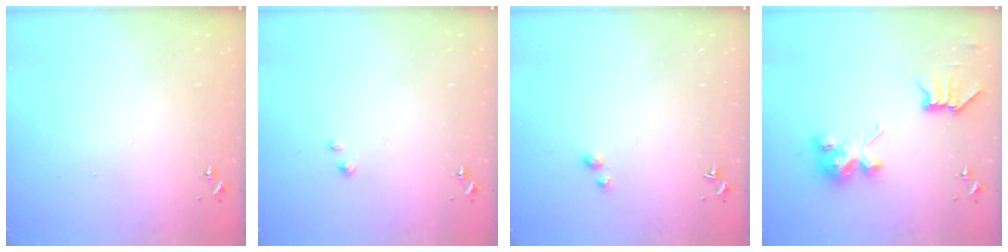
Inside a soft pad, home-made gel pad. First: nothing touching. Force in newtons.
{"total": 2.3, "press": 2.3, "slide": 0.3}
{"total": 3.0, "press": 3.0, "slide": 0.2}
{"total": 7.5, "press": 7.5, "slide": 0.1}